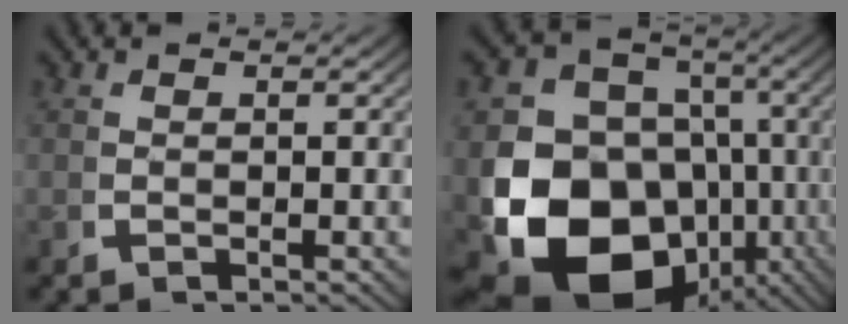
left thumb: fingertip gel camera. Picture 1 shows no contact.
{"total": 20.6, "force": [-5.7, 15.4, 12.4], "torque": [-0.253, -0.094, -0.063]}